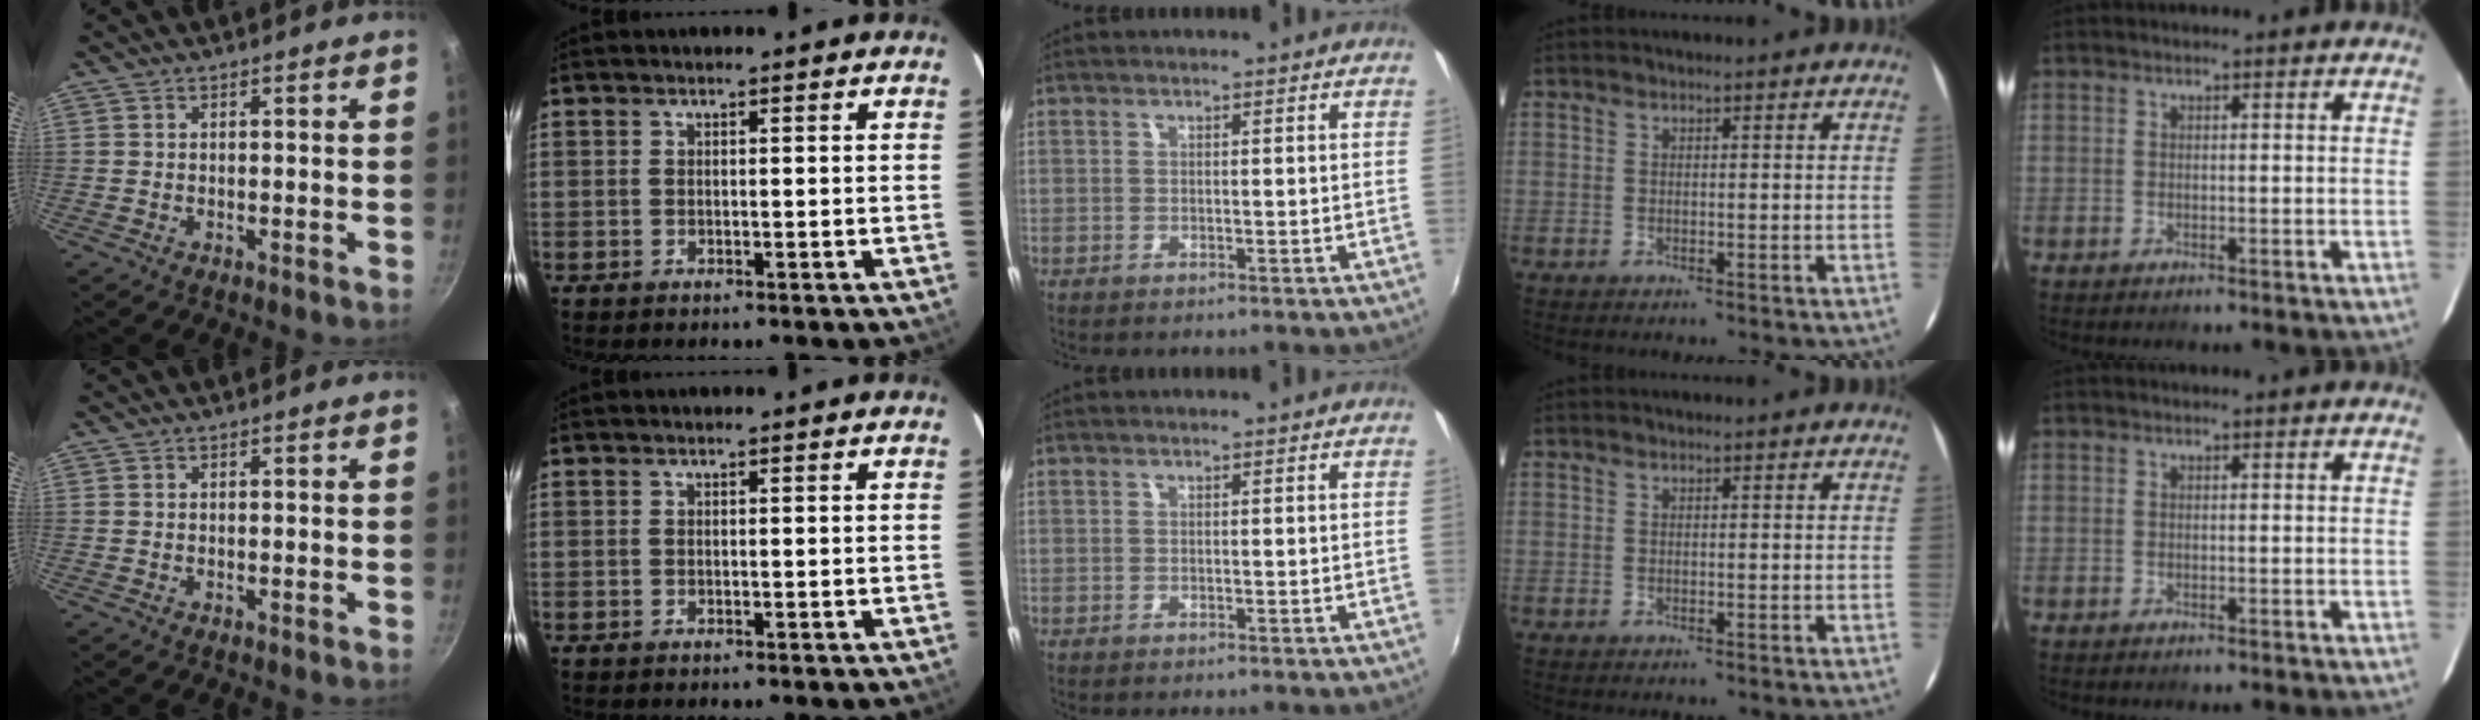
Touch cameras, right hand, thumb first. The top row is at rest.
{}